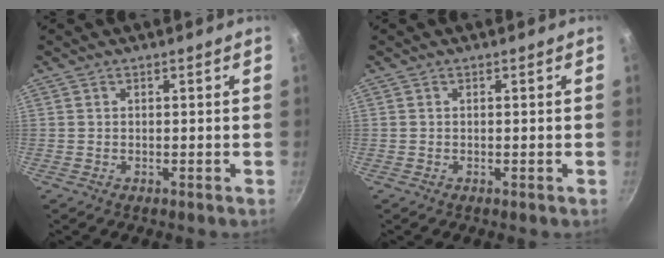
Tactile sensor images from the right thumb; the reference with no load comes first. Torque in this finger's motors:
{"motor_torque": [2.55, 2.46, 0.50, -0.20, -0.03]}